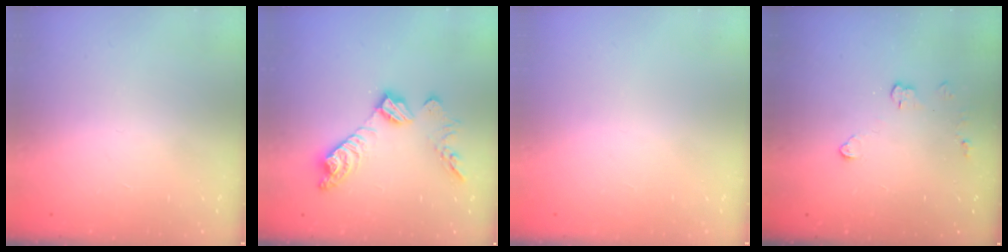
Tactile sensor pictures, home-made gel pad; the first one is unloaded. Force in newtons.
{"total": 13.4, "press": 13.4, "slide": 0.8}
{"total": 0.0}
{"total": 3.3, "press": 3.3, "slide": 0.4}